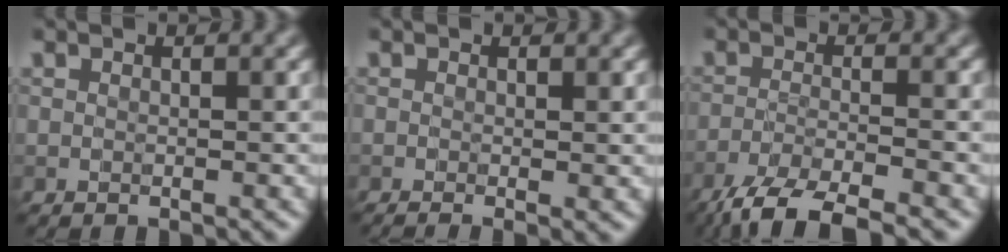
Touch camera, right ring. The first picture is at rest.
{"total": 2.5, "force": [-0.5, 0.9, 2.3], "torque": [-0.028, -0.007, -0.008]}
{"total": 6.0, "force": [-4.7, 1.1, 3.6], "torque": [-0.059, -0.006, -0.095]}